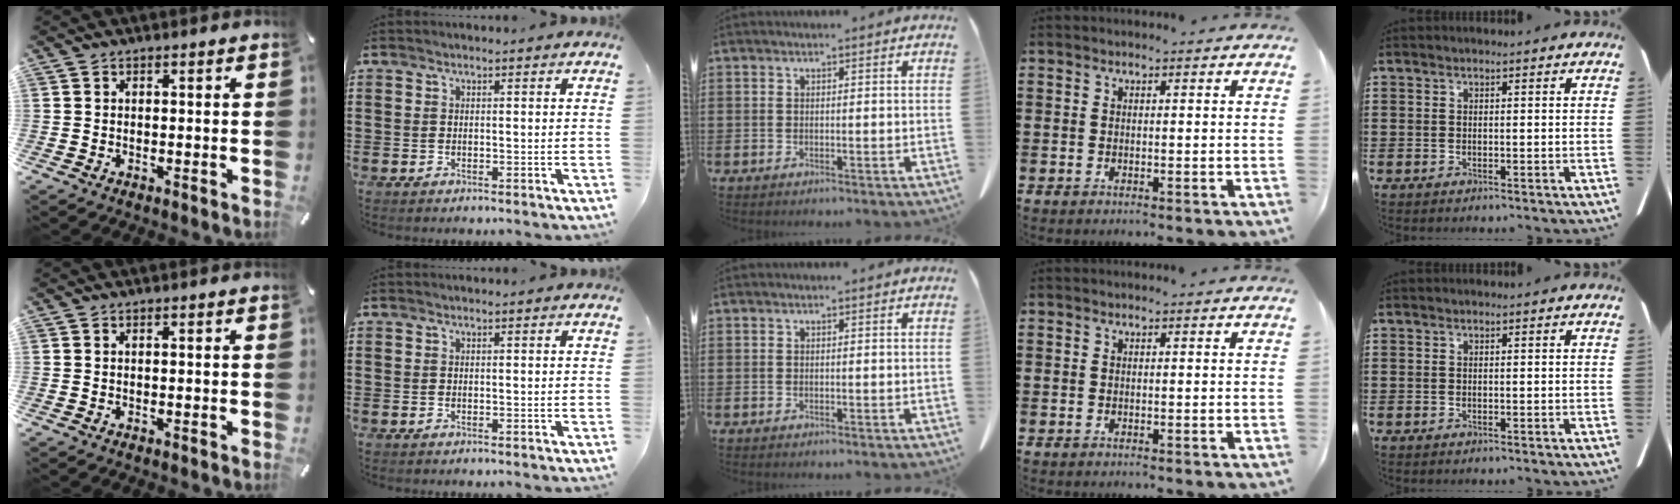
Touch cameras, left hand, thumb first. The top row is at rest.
{}